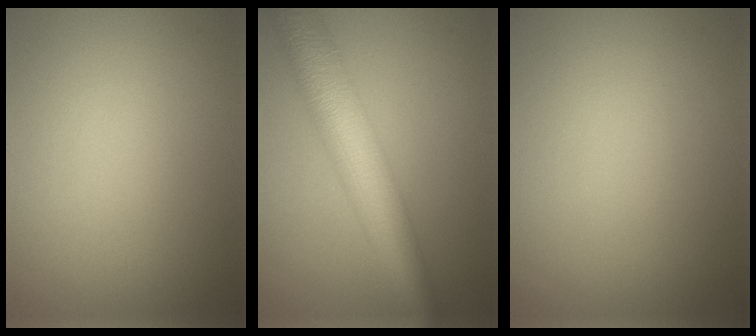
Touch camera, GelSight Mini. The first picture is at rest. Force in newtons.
{"total": 8.9, "press": 8.9, "slide": 0.1}
{"total": 0.0}